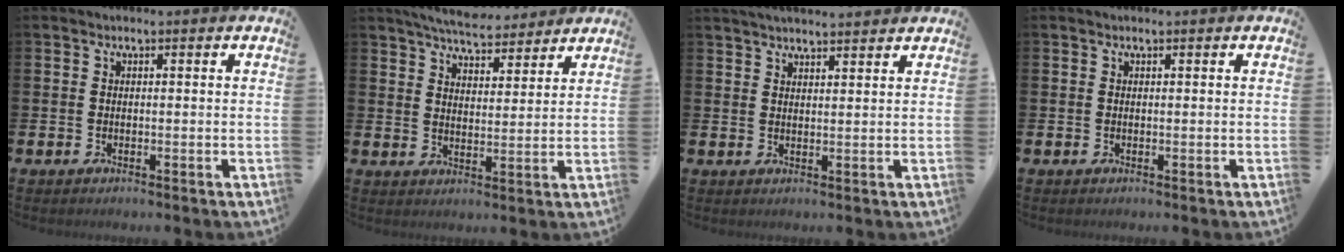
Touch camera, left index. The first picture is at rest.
{"total": 6.2, "force": [6.0, 1.3, 1.4], "torque": [-0.035, -0.030, 0.106]}
{"total": 3.1, "force": [3.1, 0.0, 0.5], "torque": [-0.013, -0.011, 0.056]}
{"total": 0.0}